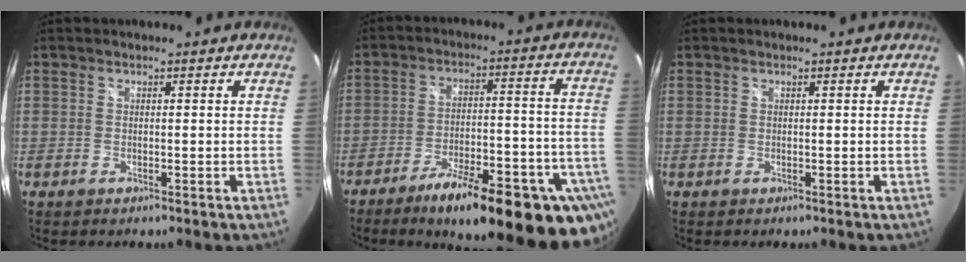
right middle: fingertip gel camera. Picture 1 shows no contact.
{"total": 25.2, "force": [-18.3, 5.7, 16.4], "torque": [-0.214, -0.024, -0.246]}
{"total": 0.0}